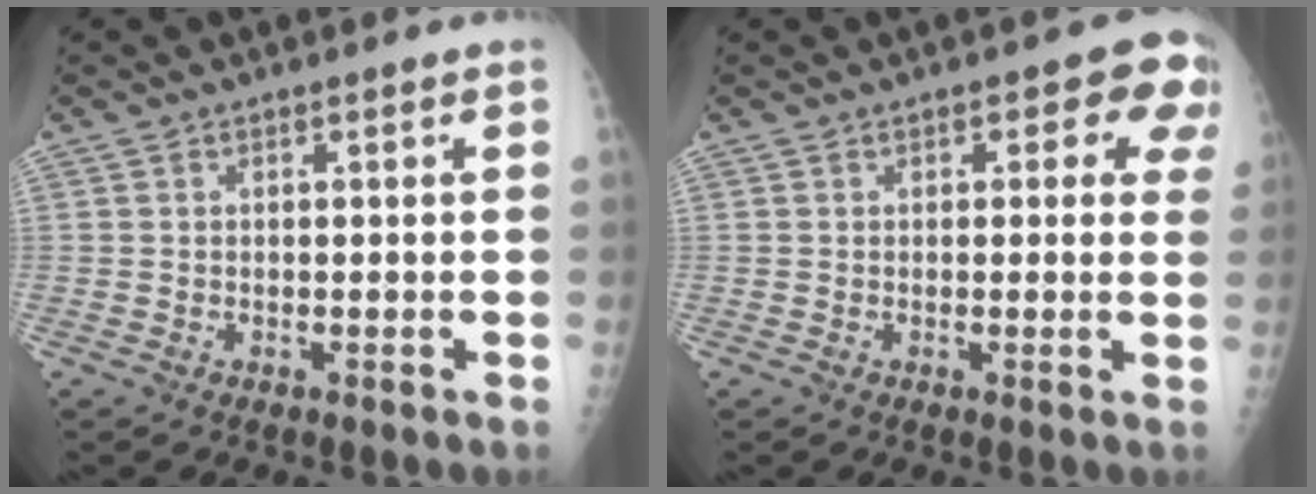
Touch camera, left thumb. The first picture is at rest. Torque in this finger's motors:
{"motor_torque": [-0.08, 0.23, 0.14, 0.07, 0.05]}